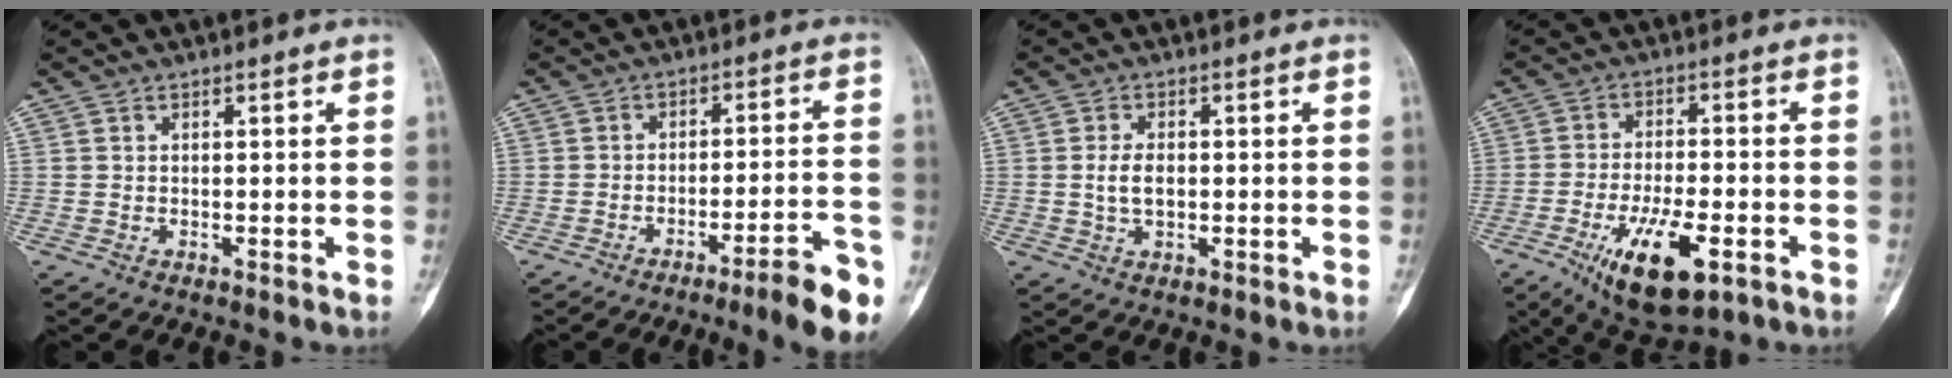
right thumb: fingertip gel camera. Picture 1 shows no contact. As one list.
[{"total": 10.2, "force": [-6.1, 1.2, 8.0], "torque": [-0.109, 0.037, -0.085]}, {"total": 3.7, "force": [-0.1, 2.2, 3.0], "torque": [-0.060, 0.003, -0.001]}, {"total": 13.6, "force": [-5.9, 5.0, 11.1], "torque": [-0.190, 0.007, -0.089]}]